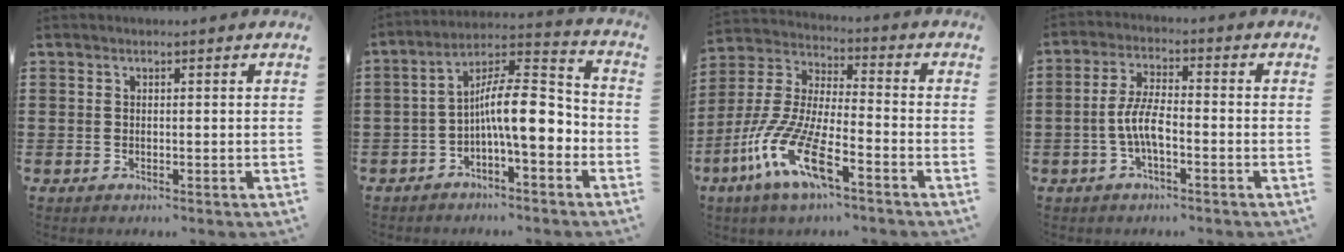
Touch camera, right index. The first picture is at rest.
{"total": 10.7, "force": [-2.2, 3.1, 10.0], "torque": [-0.162, -0.003, -0.042]}
{"total": 12.1, "force": [-7.3, 2.7, 9.2], "torque": [-0.229, -0.017, -0.151]}
{"total": 5.7, "force": [-1.7, 1.7, 5.2], "torque": [-0.125, -0.006, -0.041]}